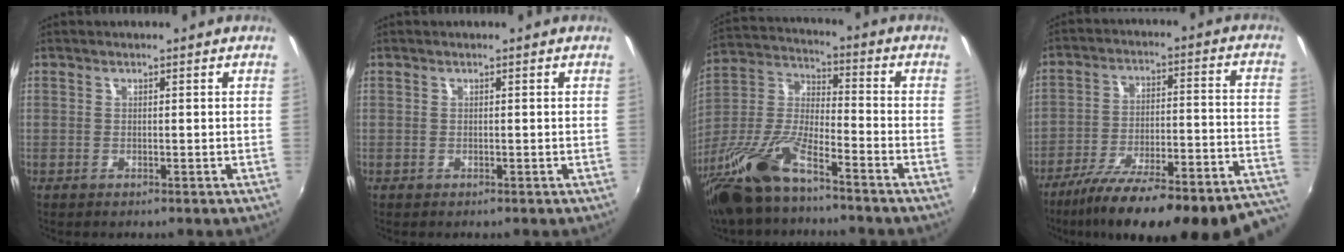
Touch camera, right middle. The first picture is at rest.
{"total": 0.0}
{"total": 15.8, "force": [-11.0, 4.1, 10.5], "torque": [-0.239, -0.011, -0.225]}
{"total": 31.4, "force": [-26.7, 4.3, 16.1], "torque": [-0.213, -0.058, -0.373]}